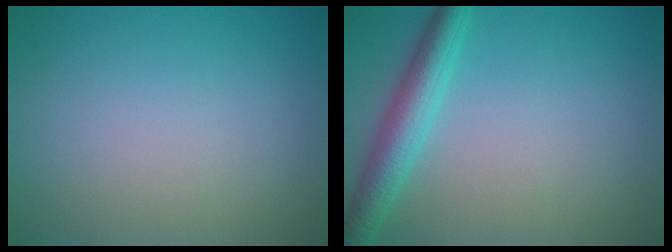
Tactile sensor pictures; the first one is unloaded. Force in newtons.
{"total": 3.9, "press": 3.9, "slide": 0.2}